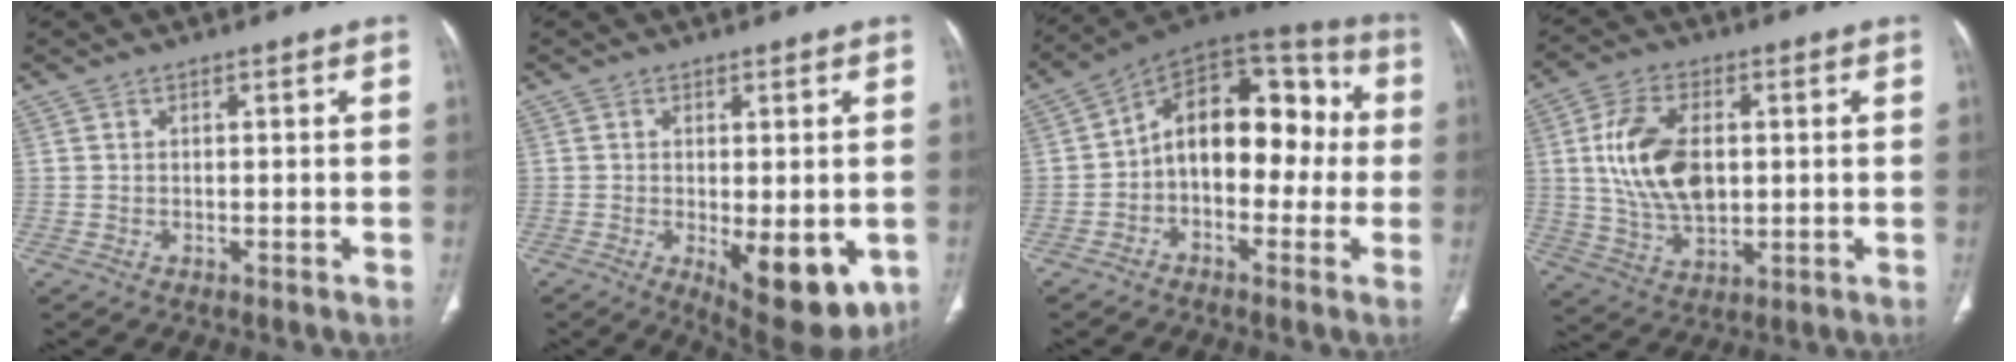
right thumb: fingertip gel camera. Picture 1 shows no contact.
{"total": 12.1, "force": [-3.3, 4.9, 10.5], "torque": [-0.125, -0.021, -0.032]}
{"total": 16.5, "force": [-0.6, 10.4, 12.8], "torque": [-0.140, 0.058, -0.026]}
{"total": 13.7, "force": [1.6, 8.0, 10.9], "torque": [-0.200, -0.004, 0.037]}